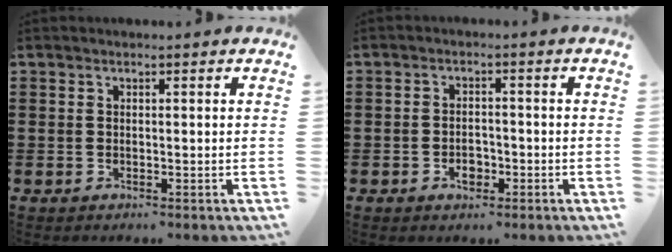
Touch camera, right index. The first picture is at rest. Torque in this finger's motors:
{"motor_torque": [-0.76, 1.37, 0.24, 0.02]}